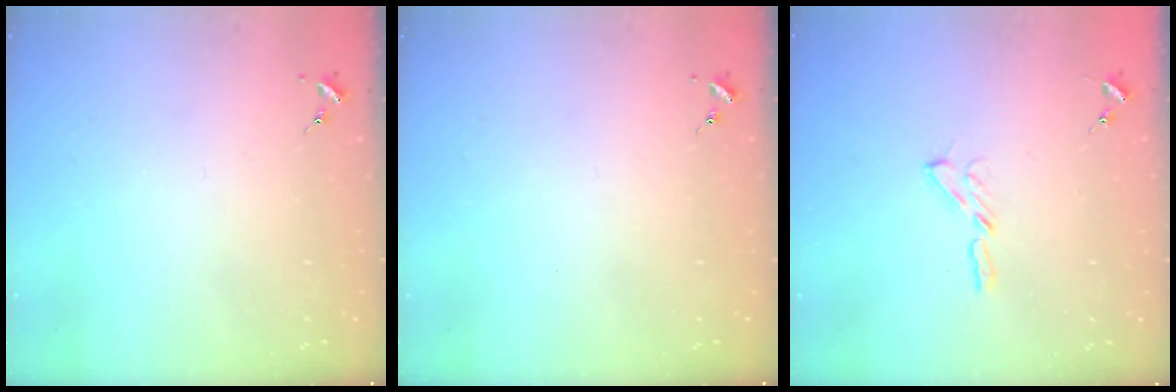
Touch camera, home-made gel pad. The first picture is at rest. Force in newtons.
{"total": 0.0}
{"total": 3.2, "press": 3.2, "slide": 0.3}